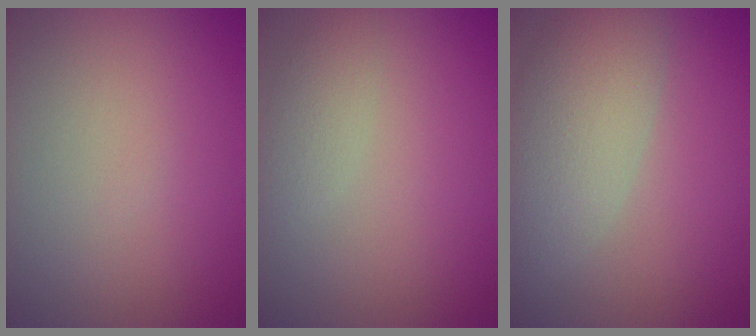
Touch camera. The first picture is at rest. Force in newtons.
{"total": 1.7, "press": 1.7, "slide": 0.0}
{"total": 5.5, "press": 5.5, "slide": 0.4}